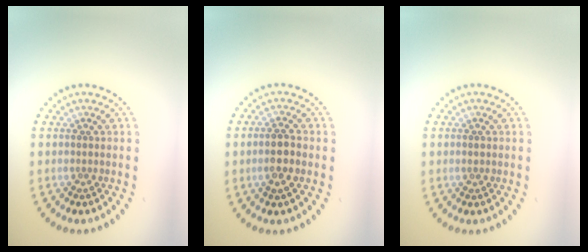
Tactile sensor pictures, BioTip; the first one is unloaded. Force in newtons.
{"total": 2.4, "press": 2.4, "slide": 0.5}
{"total": 0.8, "press": 0.8, "slide": 0.2}